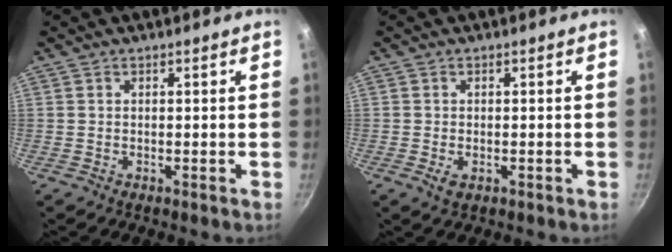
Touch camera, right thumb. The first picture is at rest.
{"total": 2.1, "force": [-0.8, 1.3, 1.5], "torque": [-0.030, 0.002, -0.010]}